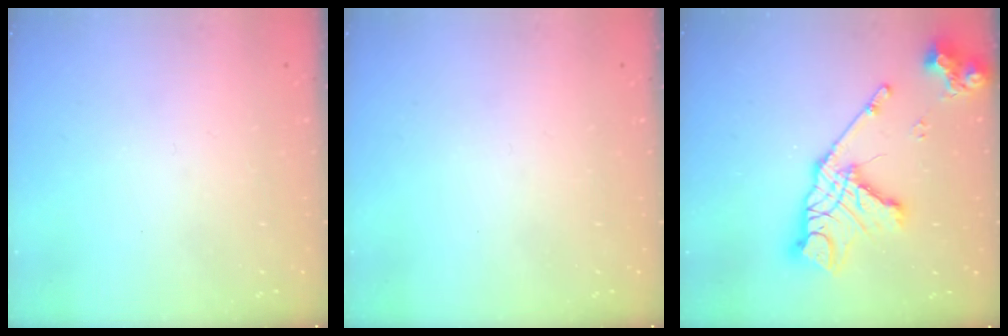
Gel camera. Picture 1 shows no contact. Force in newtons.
{"total": 0.0}
{"total": 18.0, "press": 17.8, "slide": 2.0}